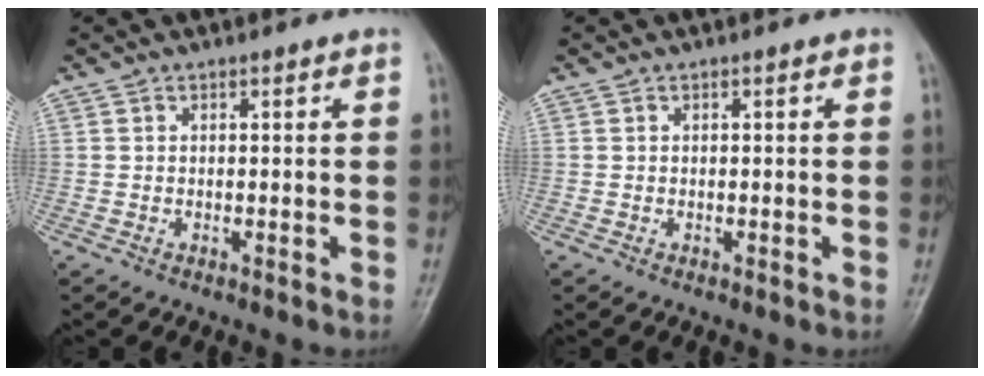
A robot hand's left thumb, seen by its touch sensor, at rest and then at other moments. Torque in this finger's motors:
{"motor_torque": [-0.07, -0.01, -0.12, -0.01, 0.00]}